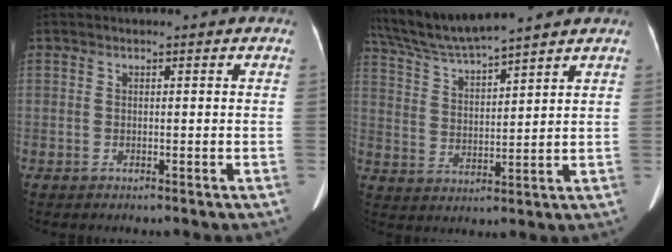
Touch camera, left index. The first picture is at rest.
{"total": 11.4, "force": [10.4, -0.4, 4.7], "torque": [-0.097, 0.029, 0.198]}